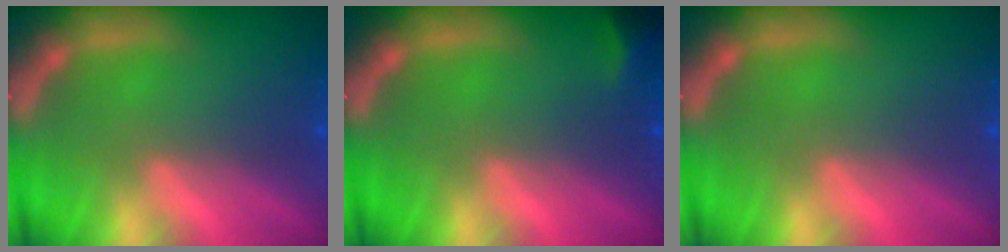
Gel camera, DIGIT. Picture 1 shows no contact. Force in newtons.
{"total": 1.9}
{"total": 0.0}